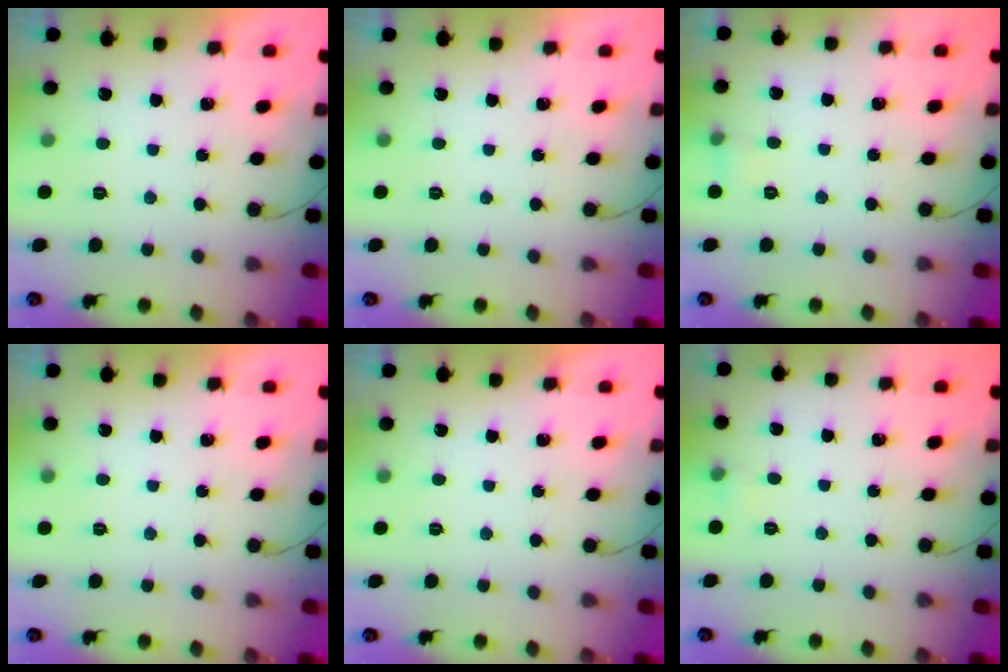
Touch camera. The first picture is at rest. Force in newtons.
{"total": 0.0}
{"total": 4.0, "press": 4.0, "slide": 0.5}
{"total": 0.0}
{"total": 0.0}
{"total": 3.0, "press": 2.7, "slide": 1.3}